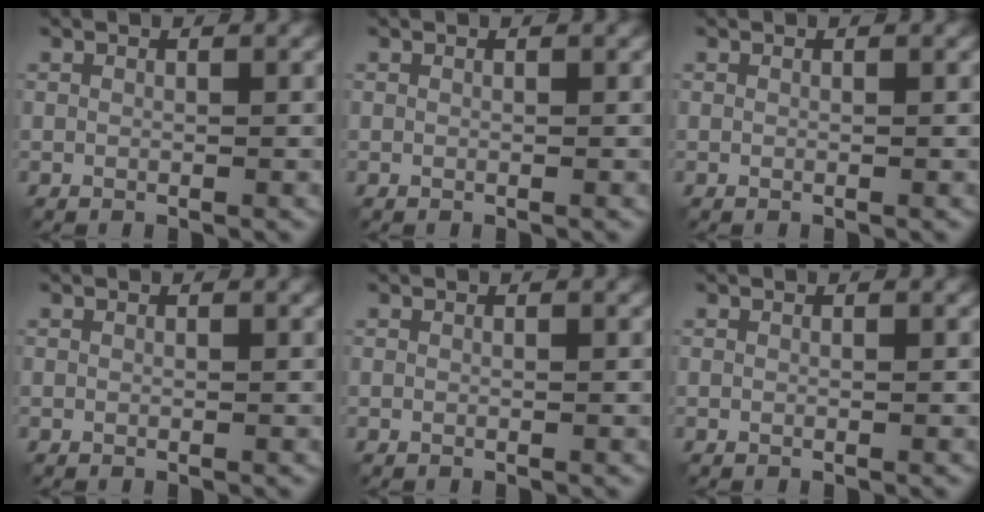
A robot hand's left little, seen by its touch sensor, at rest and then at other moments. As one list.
[{"total": 0.0}, {"total": 0.0}, {"total": 0.0}, {"total": 0.0}, {"total": 0.0}]